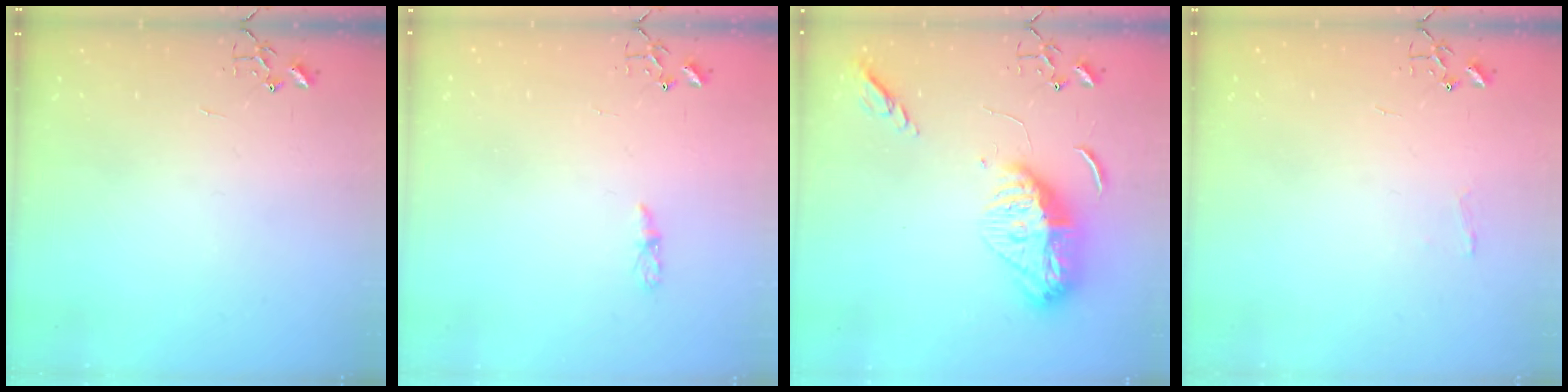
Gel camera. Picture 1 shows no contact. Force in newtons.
{"total": 3.2, "press": 3.2, "slide": 0.4}
{"total": 15.6, "press": 15.5, "slide": 1.6}
{"total": 4.8, "press": 4.8, "slide": 0.6}